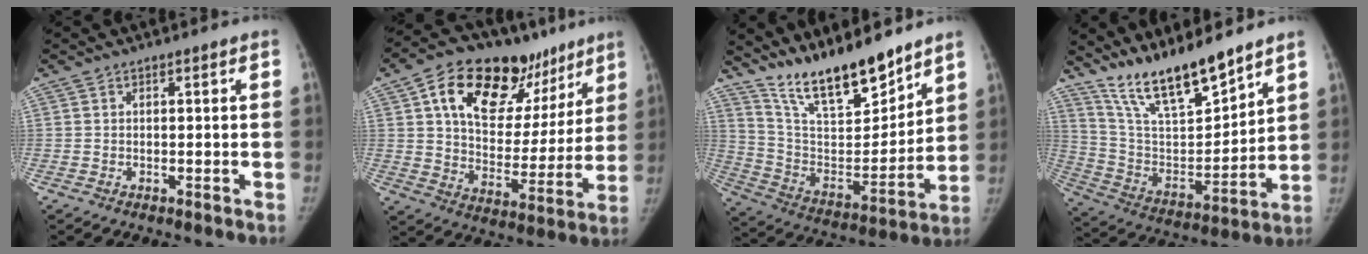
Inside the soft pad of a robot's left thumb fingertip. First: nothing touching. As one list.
[{"total": 25.5, "force": [14.0, 14.7, 15.5], "torque": [-0.191, -0.009, 0.227]}, {"total": 18.6, "force": [15.3, 4.9, 9.3], "torque": [-0.118, -0.099, 0.280]}, {"total": 16.9, "force": [13.9, 3.6, 8.9], "torque": [-0.131, -0.081, 0.268]}]